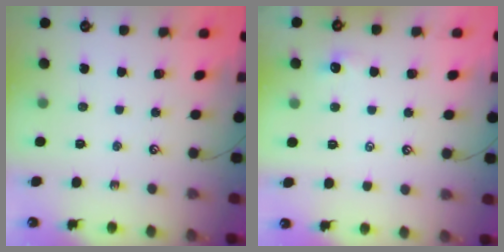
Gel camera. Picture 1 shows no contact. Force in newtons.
{"total": 2.1, "press": 2.1, "slide": 0.3}